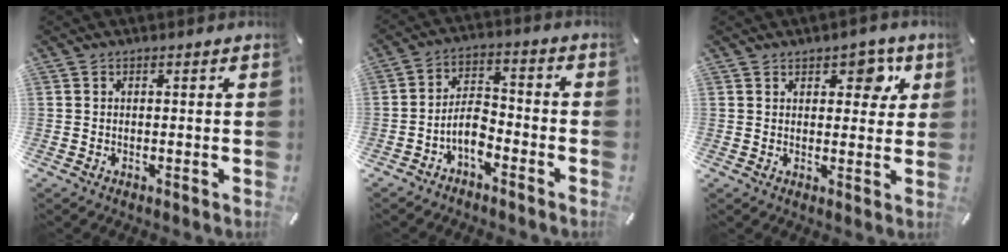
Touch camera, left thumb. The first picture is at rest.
{"total": 7.6, "force": [-4.3, 4.1, 4.8], "torque": [-0.096, 0.016, -0.078]}
{"total": 5.7, "force": [3.0, 3.7, 3.2], "torque": [-0.012, -0.016, 0.041]}